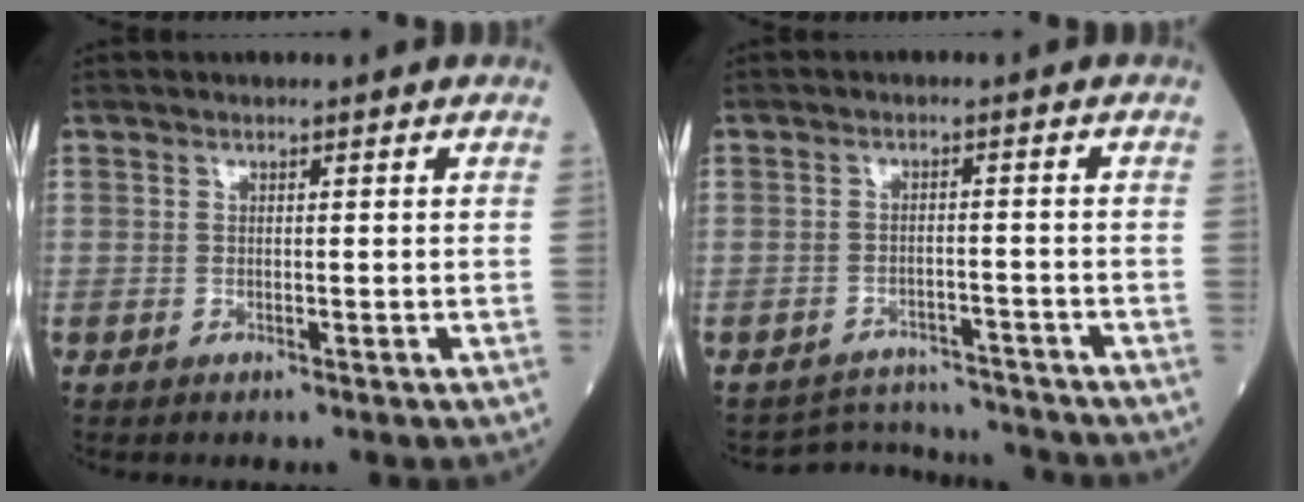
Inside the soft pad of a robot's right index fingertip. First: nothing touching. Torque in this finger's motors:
{"motor_torque": [-0.24, -0.09, -0.19, -0.02]}